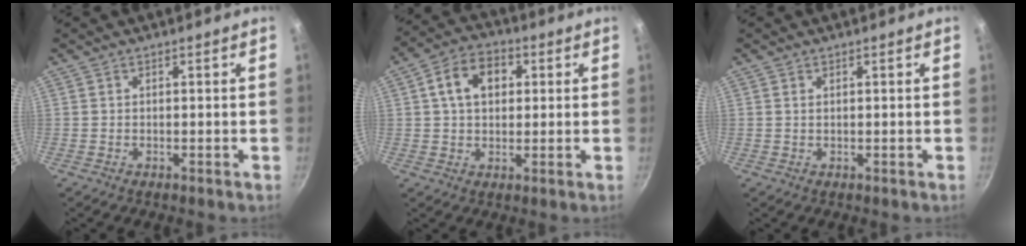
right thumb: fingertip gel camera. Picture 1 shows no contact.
{"total": 9.4, "force": [2.3, 6.7, 6.2], "torque": [-0.080, 0.014, 0.026]}
{"total": 0.7, "force": [0.3, 0.4, 0.4], "torque": [-0.008, 0.001, 0.005]}